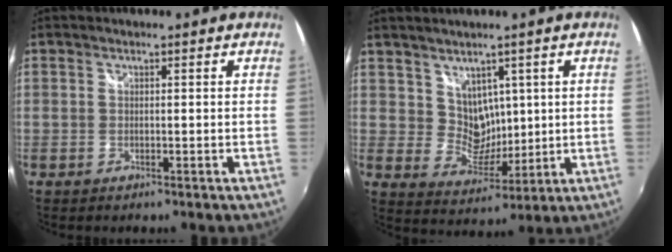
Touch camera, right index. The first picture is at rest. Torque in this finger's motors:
{"motor_torque": [-1.00, 1.14, 0.02, 0.00]}